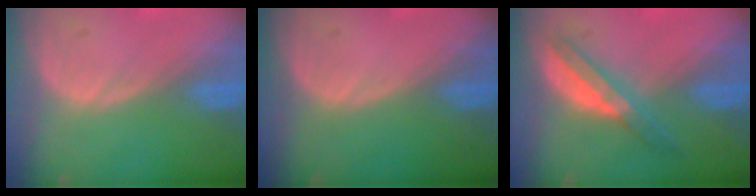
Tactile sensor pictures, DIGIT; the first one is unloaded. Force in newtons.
{"total": 0.0}
{"total": 5.0, "press": 4.8, "slide": 1.4}